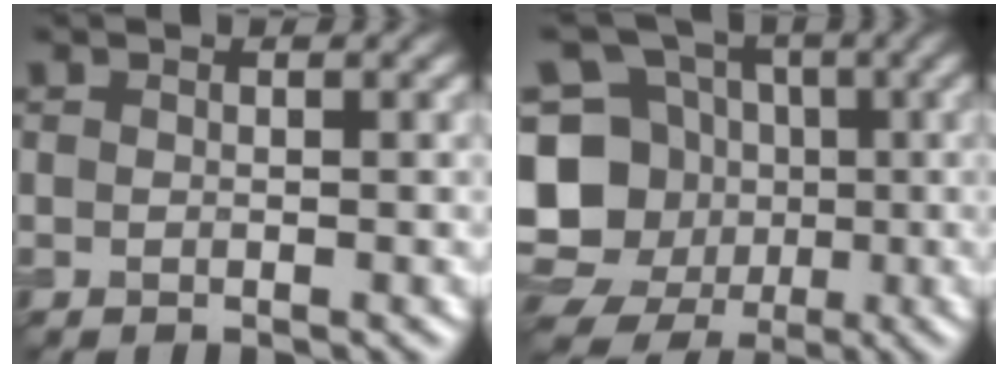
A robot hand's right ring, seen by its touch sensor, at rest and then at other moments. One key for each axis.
{"total": 11.1, "fx": -2.2, "fy": 10.4, "fz": 3.3, "tx": -0.091, "ty": 0.023, "tz": -0.053}